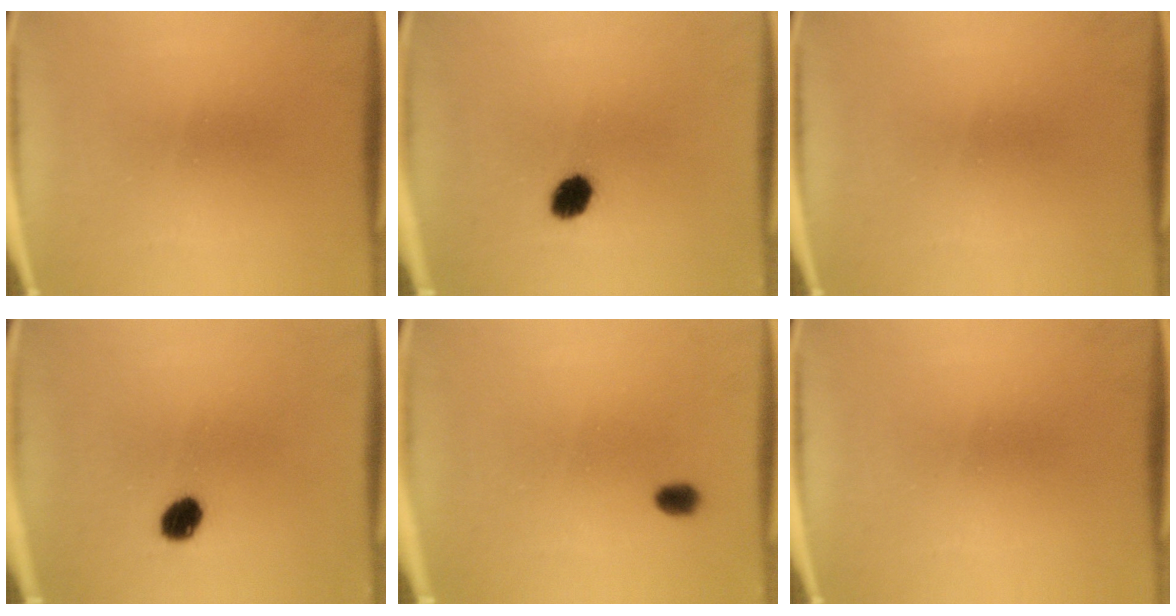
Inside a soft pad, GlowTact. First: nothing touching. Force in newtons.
{"total": 4.9}
{"total": 0.0}
{"total": 4.3}
{"total": 2.7}
{"total": 0.0}